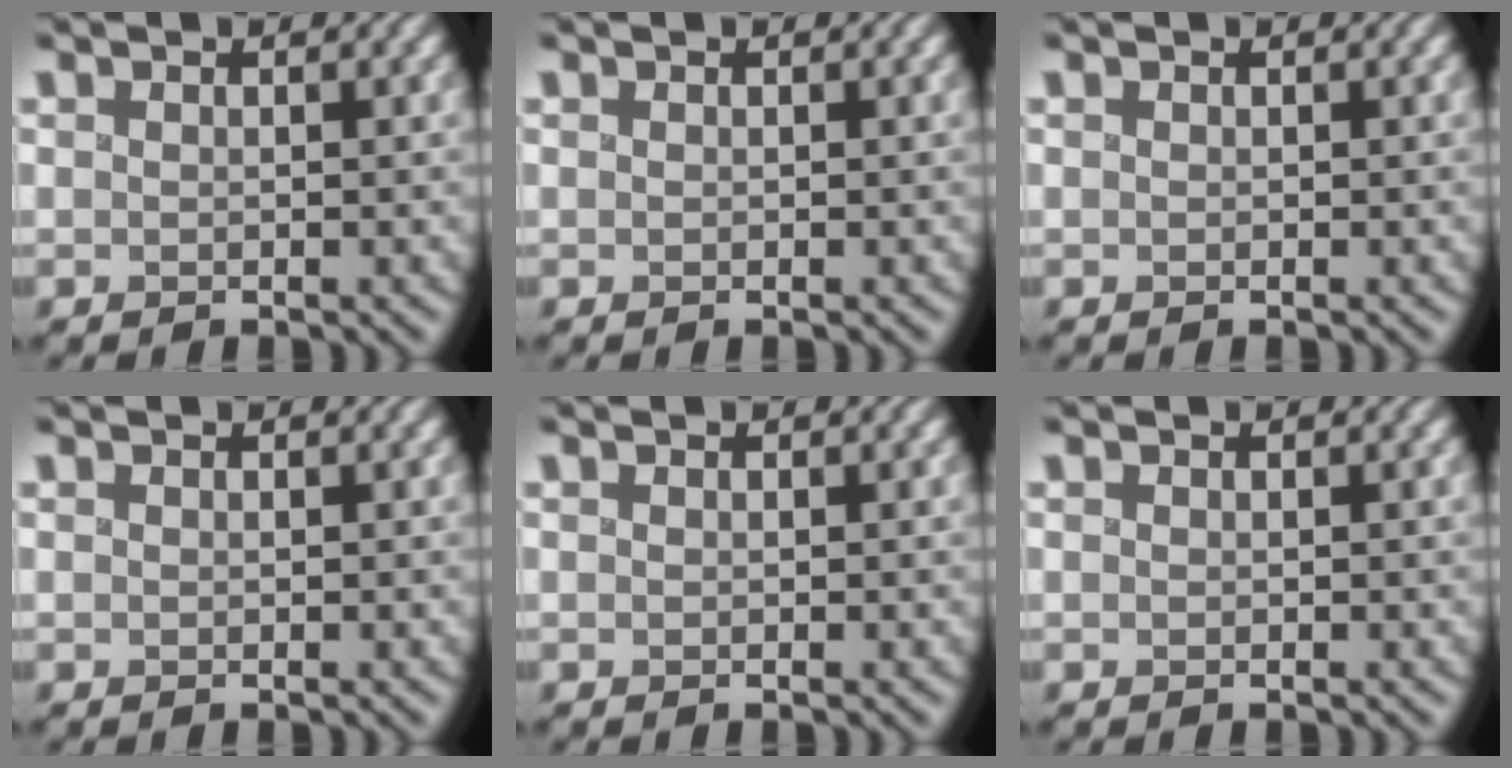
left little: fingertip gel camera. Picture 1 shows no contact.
{"total": 0.0}
{"total": 0.0}
{"total": 0.0}
{"total": 0.0}
{"total": 0.0}